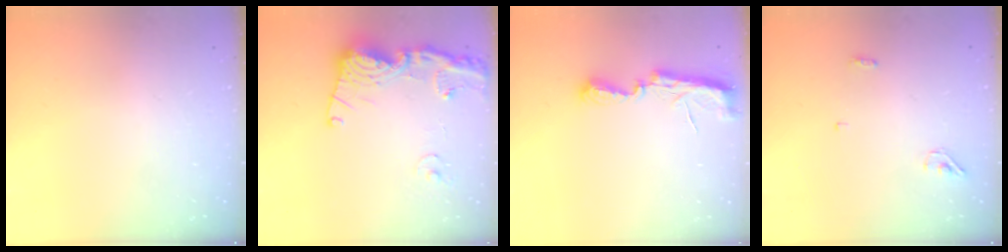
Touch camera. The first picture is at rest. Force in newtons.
{"total": 17.6, "press": 17.5, "slide": 2.0}
{"total": 7.2, "press": 7.2, "slide": 0.5}
{"total": 3.4, "press": 3.3, "slide": 1.0}